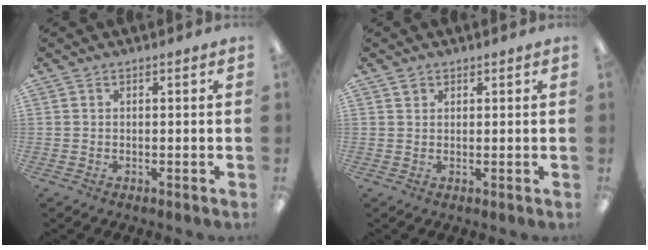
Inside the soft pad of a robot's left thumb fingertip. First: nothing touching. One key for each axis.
{"total": 1.5, "fx": 1.0, "fy": 1.1, "fz": 0.2, "tx": 0.003, "ty": -0.002, "tz": 0.017}